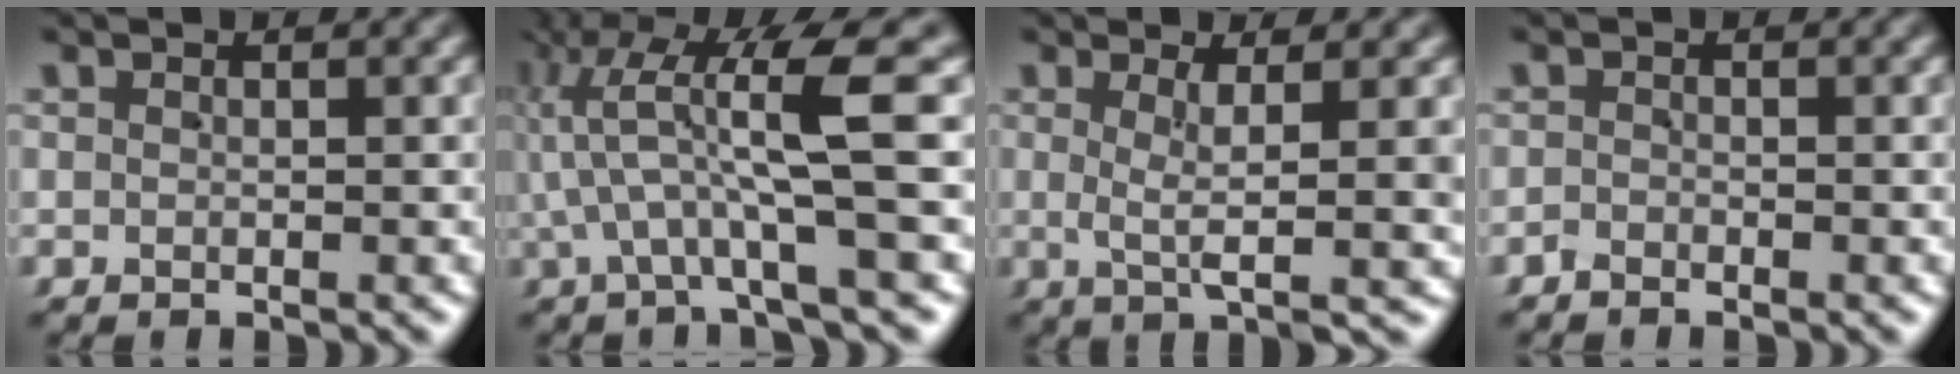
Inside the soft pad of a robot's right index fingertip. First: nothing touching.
{"total": 9.8, "force": [2.7, 4.7, 8.1], "torque": [-0.137, 0.033, 0.023]}
{"total": 4.0, "force": [1.0, 0.0, 3.9], "torque": [-0.060, -0.008, 0.025]}
{"total": 1.1, "force": [-1.1, 0.0, -0.2], "torque": [0.009, 0.000, -0.023]}